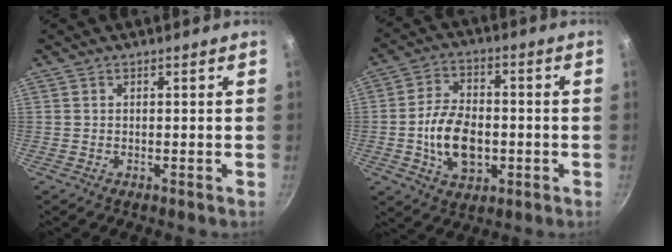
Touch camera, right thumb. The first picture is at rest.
{"total": 12.1, "force": [-2.1, 7.8, 9.1], "torque": [-0.145, 0.017, -0.036]}